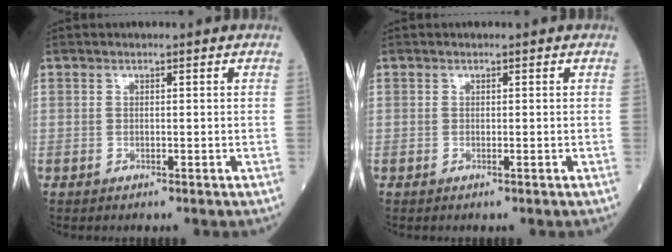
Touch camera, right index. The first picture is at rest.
{"total": 0.0}